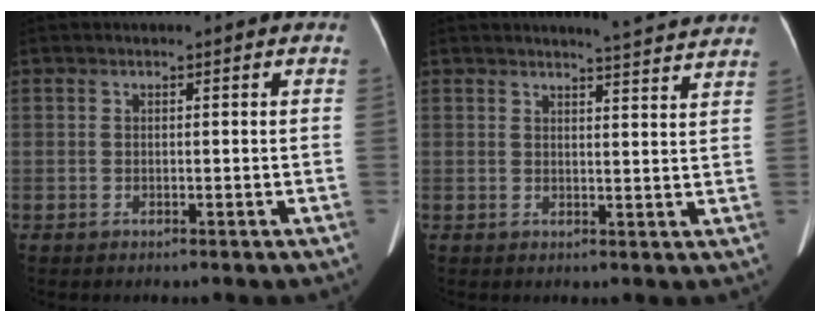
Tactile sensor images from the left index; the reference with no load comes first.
{"total": 7.4, "force": [7.2, -0.7, 1.5], "torque": [-0.032, -0.012, 0.074]}